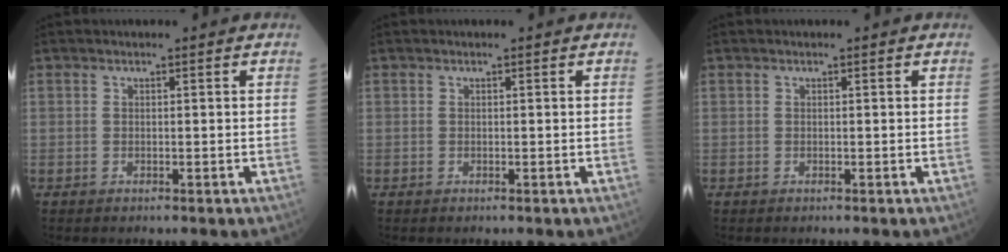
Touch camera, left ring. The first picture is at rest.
{"total": 0.0}
{"total": 0.0}